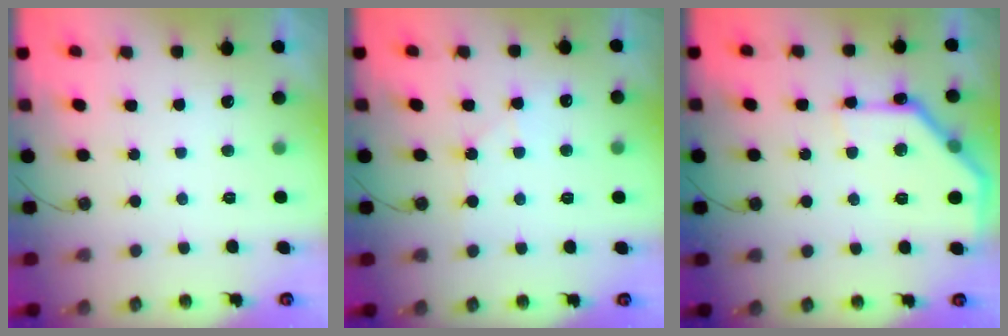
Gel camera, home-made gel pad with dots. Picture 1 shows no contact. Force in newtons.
{"total": 4.7, "press": 4.6, "slide": 0.6}
{"total": 15.5, "press": 15.5, "slide": 0.2}